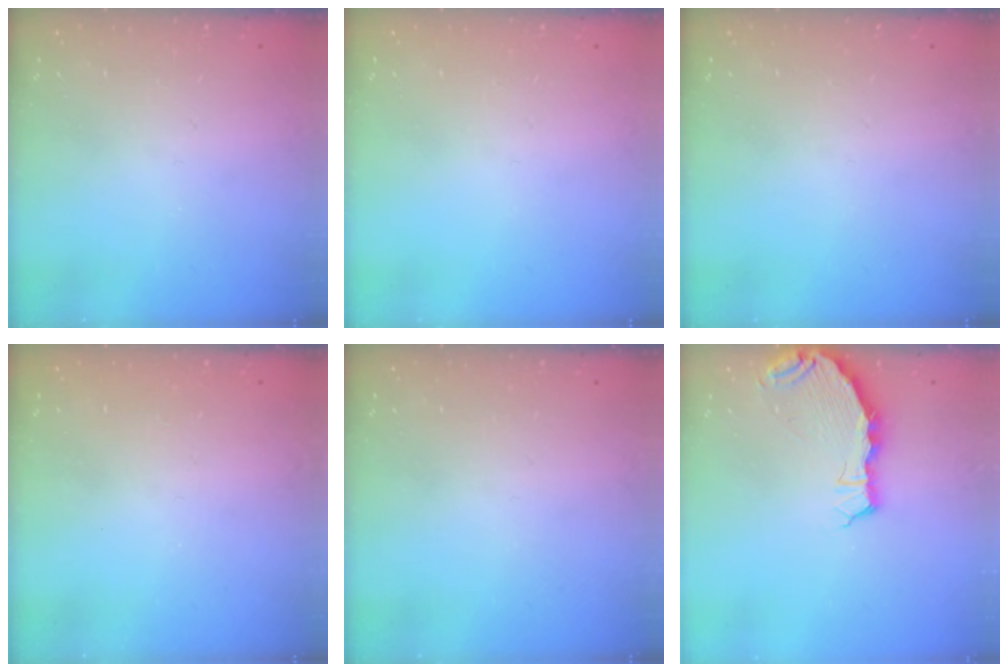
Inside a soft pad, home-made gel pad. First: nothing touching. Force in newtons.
{"total": 0.0}
{"total": 0.0}
{"total": 0.0}
{"total": 0.0}
{"total": 7.0, "press": 5.6, "slide": 4.3}